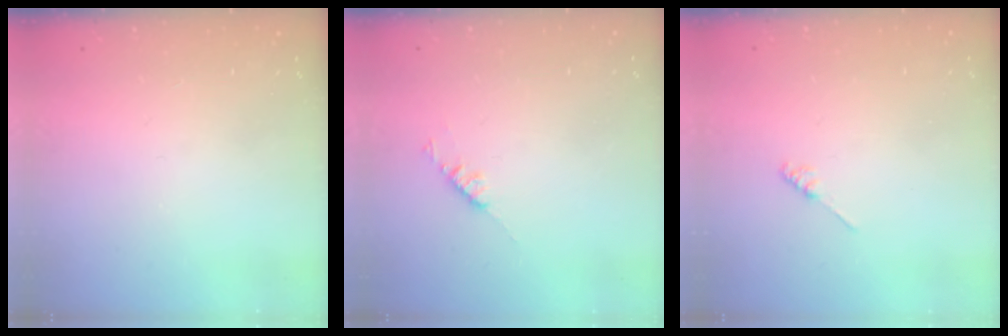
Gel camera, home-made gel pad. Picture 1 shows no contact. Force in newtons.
{"total": 3.5, "press": 3.4, "slide": 0.6}
{"total": 1.2, "press": 1.1, "slide": 0.3}